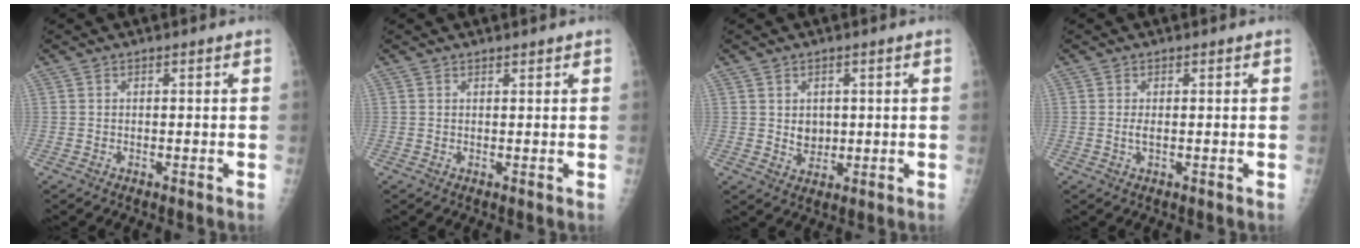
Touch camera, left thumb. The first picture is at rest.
{"total": 0.7, "force": [0.6, 0.2, 0.0], "torque": [0.001, -0.004, 0.009]}
{"total": 3.3, "force": [0.5, 2.8, 1.8], "torque": [-0.011, -0.007, 0.016]}
{"total": 1.1, "force": [0.0, 0.4, 1.0], "torque": [-0.024, -0.003, 0.001]}